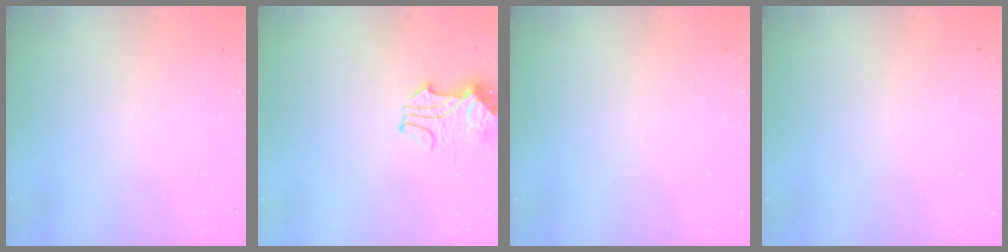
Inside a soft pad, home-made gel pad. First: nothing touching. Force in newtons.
{"total": 2.2, "press": 2.1, "slide": 0.6}
{"total": 0.0}
{"total": 0.0}